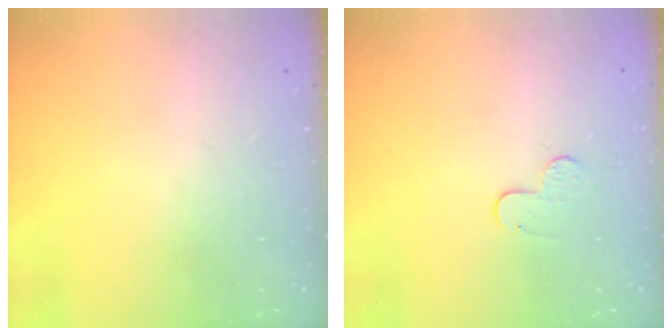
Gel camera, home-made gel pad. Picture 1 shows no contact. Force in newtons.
{"total": 5.5, "press": 5.5, "slide": 0.5}